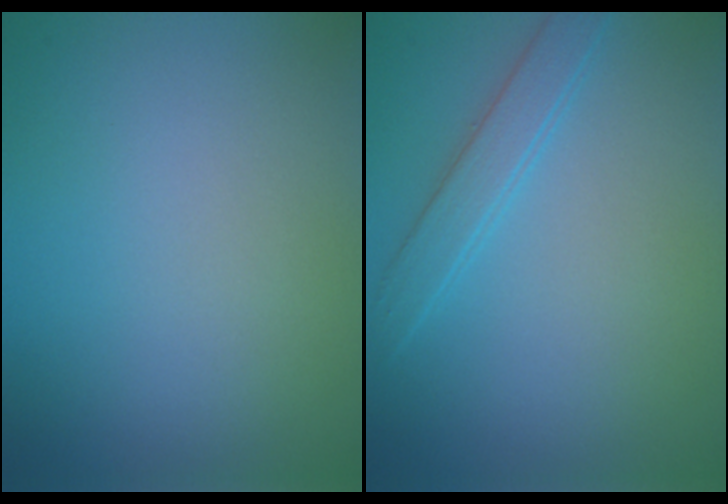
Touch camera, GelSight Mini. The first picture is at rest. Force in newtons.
{"total": 2.2, "press": 2.1, "slide": 0.2}